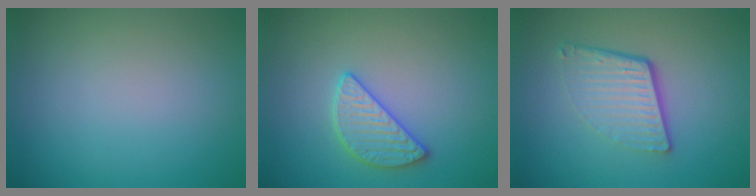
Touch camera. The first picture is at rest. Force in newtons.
{"total": 2.8, "press": 2.8, "slide": 0.1}
{"total": 4.4, "press": 2.8, "slide": 3.4}